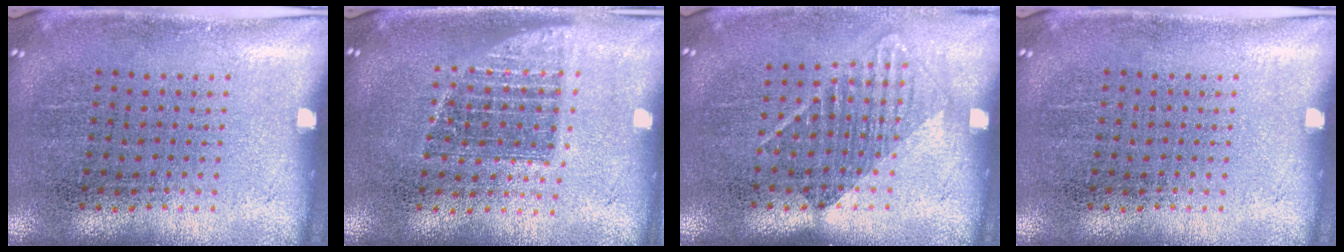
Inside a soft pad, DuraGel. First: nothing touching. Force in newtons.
{"total": 1.3, "press": 1.1, "slide": 0.7}
{"total": 1.3, "press": 1.0, "slide": 0.8}
{"total": 0.0}